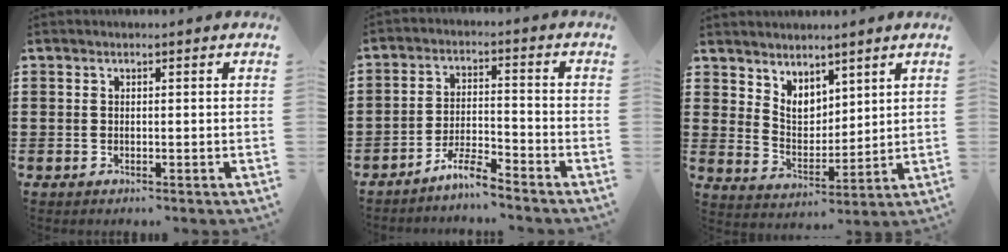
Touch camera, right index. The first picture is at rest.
{"total": 4.7, "force": [-4.3, 0.3, 1.8], "torque": [-0.049, 0.002, -0.088]}
{"total": 5.2, "force": [4.3, 2.8, 1.3], "torque": [-0.043, -0.013, 0.081]}